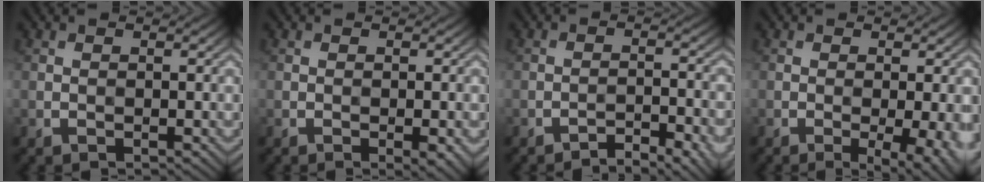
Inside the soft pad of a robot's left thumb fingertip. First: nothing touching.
{"total": 1.9, "force": [-0.7, 0.3, 1.7], "torque": [-0.027, 0.000, -0.011]}
{"total": 5.8, "force": [-4.3, 1.1, 3.7], "torque": [-0.056, 0.014, -0.066]}
{"total": 4.1, "force": [-1.1, 0.9, 3.8], "torque": [-0.057, -0.006, -0.013]}